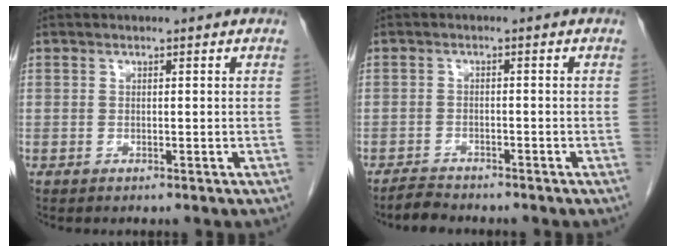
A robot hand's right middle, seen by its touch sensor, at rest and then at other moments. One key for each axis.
{"total": 2.3, "fx": -2.2, "fy": 0.3, "fz": 0.3, "tx": -0.009, "ty": -0.008, "tz": -0.038}